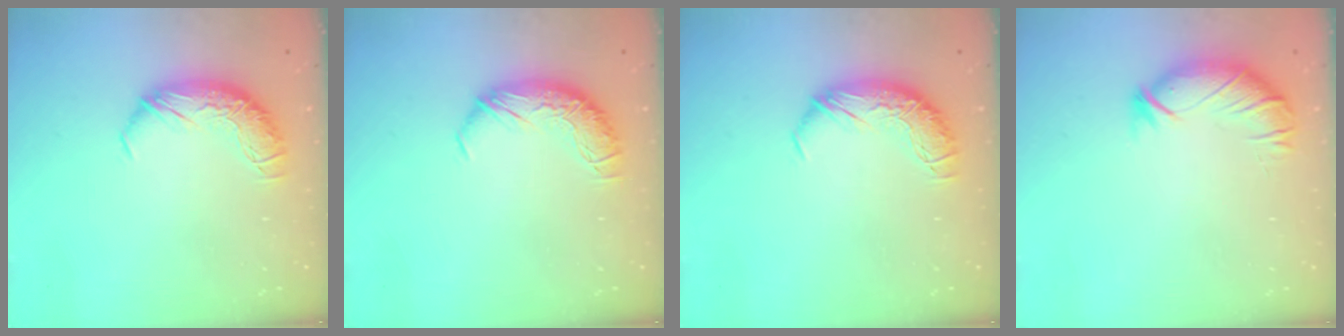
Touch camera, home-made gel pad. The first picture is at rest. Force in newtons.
{"total": 0.0}
{"total": 0.0}
{"total": 2.9, "press": 2.8, "slide": 0.8}